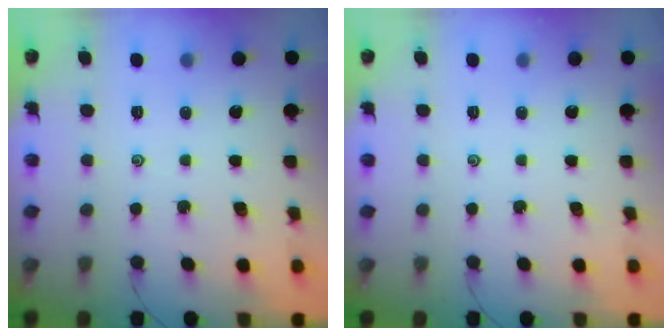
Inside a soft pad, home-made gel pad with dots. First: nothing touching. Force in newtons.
{"total": 0.0}